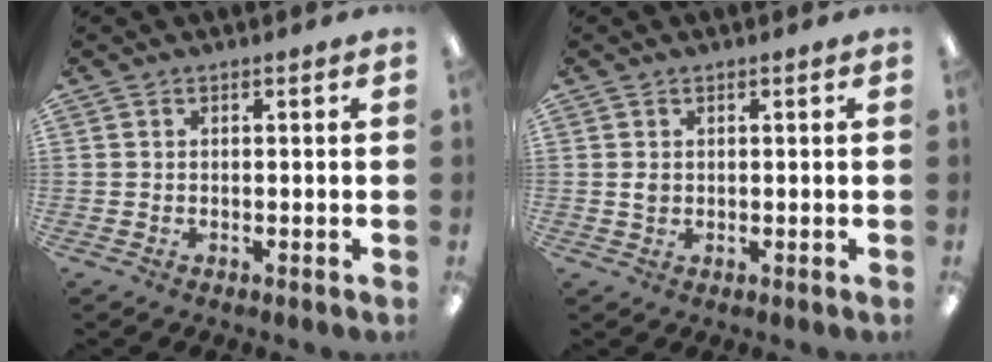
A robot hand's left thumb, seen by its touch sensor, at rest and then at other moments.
{"total": 1.4, "force": [0.5, 1.1, 0.7], "torque": [-0.015, 0.003, 0.008]}